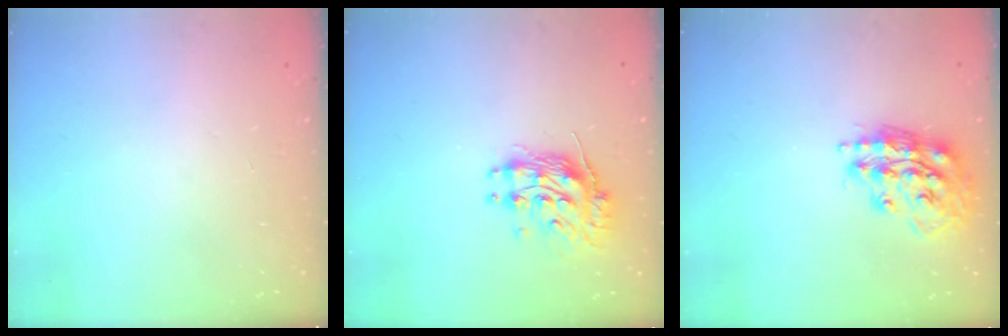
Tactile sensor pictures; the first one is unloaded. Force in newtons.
{"total": 11.0, "press": 10.9, "slide": 0.9}
{"total": 16.2, "press": 16.2, "slide": 1.5}